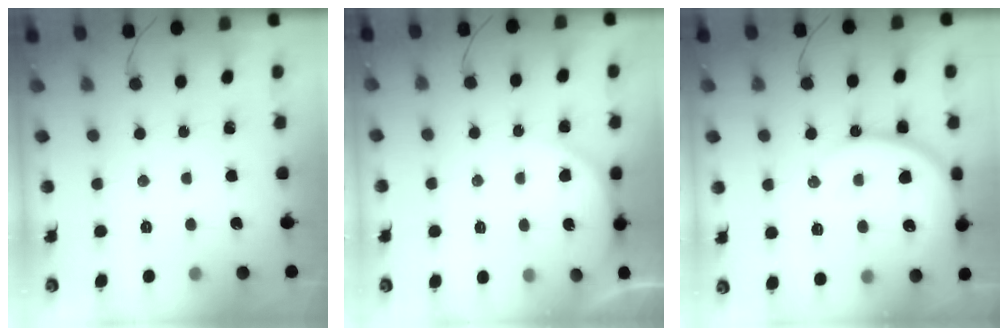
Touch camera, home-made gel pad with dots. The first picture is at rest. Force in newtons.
{"total": 6.2, "press": 6.2, "slide": 0.4}
{"total": 16.6, "press": 16.5, "slide": 1.7}